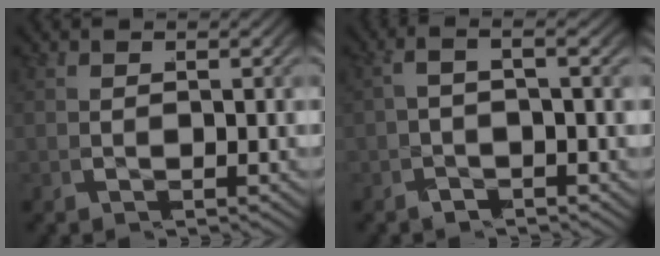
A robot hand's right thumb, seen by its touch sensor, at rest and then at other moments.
{"total": 1.8, "force": [-0.9, 0.1, 1.6], "torque": [-0.030, 0.007, -0.017]}